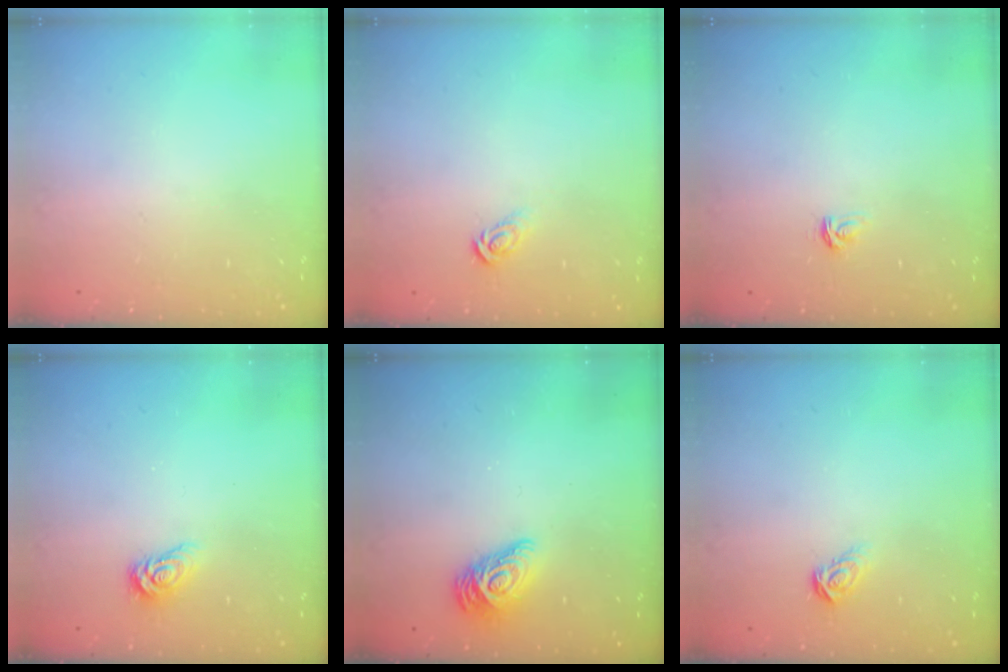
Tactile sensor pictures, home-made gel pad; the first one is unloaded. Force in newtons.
{"total": 4.5, "press": 4.5, "slide": 0.2}
{"total": 2.9, "press": 2.9, "slide": 0.4}
{"total": 4.1, "press": 4.1, "slide": 0.4}
{"total": 11.3, "press": 11.3, "slide": 0.4}
{"total": 4.3, "press": 4.3, "slide": 0.5}